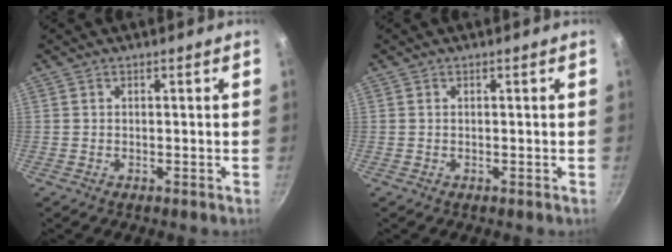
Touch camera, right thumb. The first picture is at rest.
{"total": 0.0}